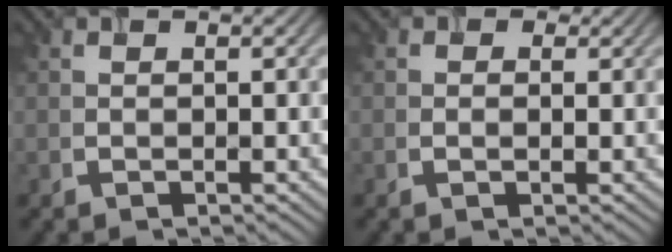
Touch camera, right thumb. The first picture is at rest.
{"total": 1.3, "force": [0.7, 0.9, 0.6], "torque": [-0.005, -0.002, 0.008]}